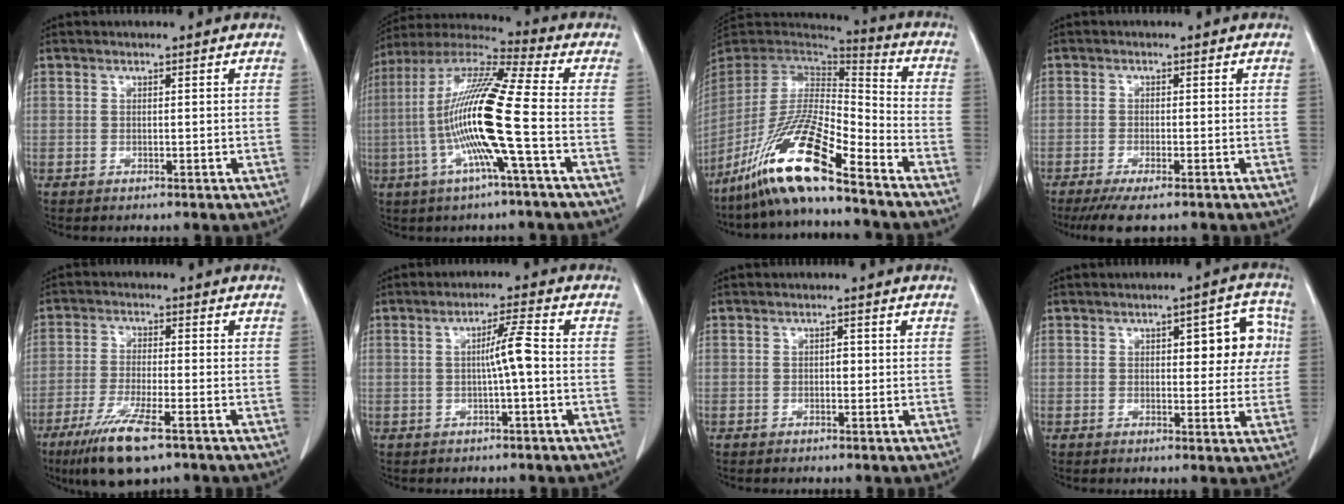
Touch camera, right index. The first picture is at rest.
{"total": 16.3, "force": [-3.2, -0.4, 15.9], "torque": [-0.316, 0.001, -0.075]}
{"total": 16.7, "force": [-11.1, 1.4, 12.3], "torque": [-0.240, -0.027, -0.211]}
{"total": 5.3, "force": [-4.0, 0.6, 3.5], "torque": [-0.057, -0.013, -0.063]}
{"total": 9.5, "force": [-5.9, 1.4, 7.3], "torque": [-0.141, -0.023, -0.102]}
{"total": 4.2, "force": [-0.4, -0.4, 4.2], "torque": [-0.071, 0.007, -0.006]}
{"total": 0.9, "force": [-0.1, 0.5, 0.7], "torque": [-0.009, 0.003, -0.002]}
{"total": 8.1, "force": [1.8, 3.2, 7.2], "torque": [-0.073, 0.026, 0.021]}